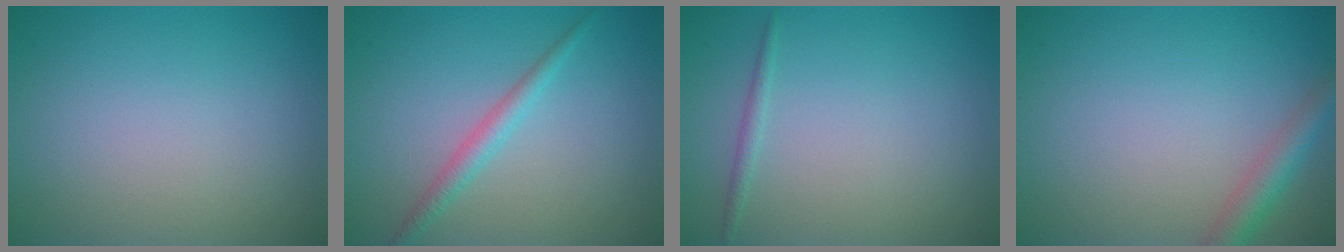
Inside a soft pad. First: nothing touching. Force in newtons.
{"total": 1.9, "press": 1.9, "slide": 0.0}
{"total": 0.8, "press": 0.8, "slide": 0.1}
{"total": 2.8, "press": 2.8, "slide": 0.1}